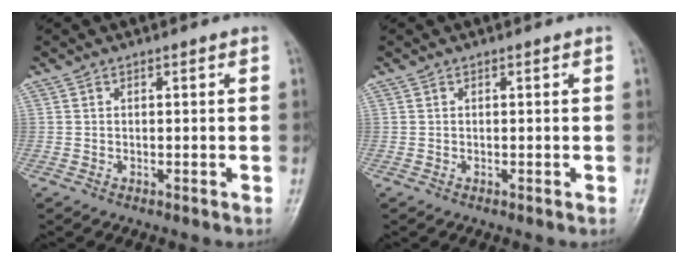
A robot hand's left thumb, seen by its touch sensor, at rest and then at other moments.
{"total": 0.0}